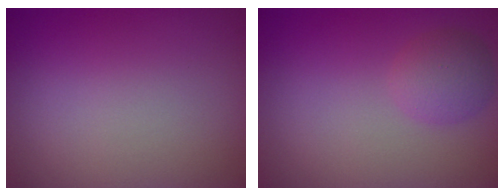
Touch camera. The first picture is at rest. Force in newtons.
{"total": 2.2, "press": 2.2, "slide": 0.1}